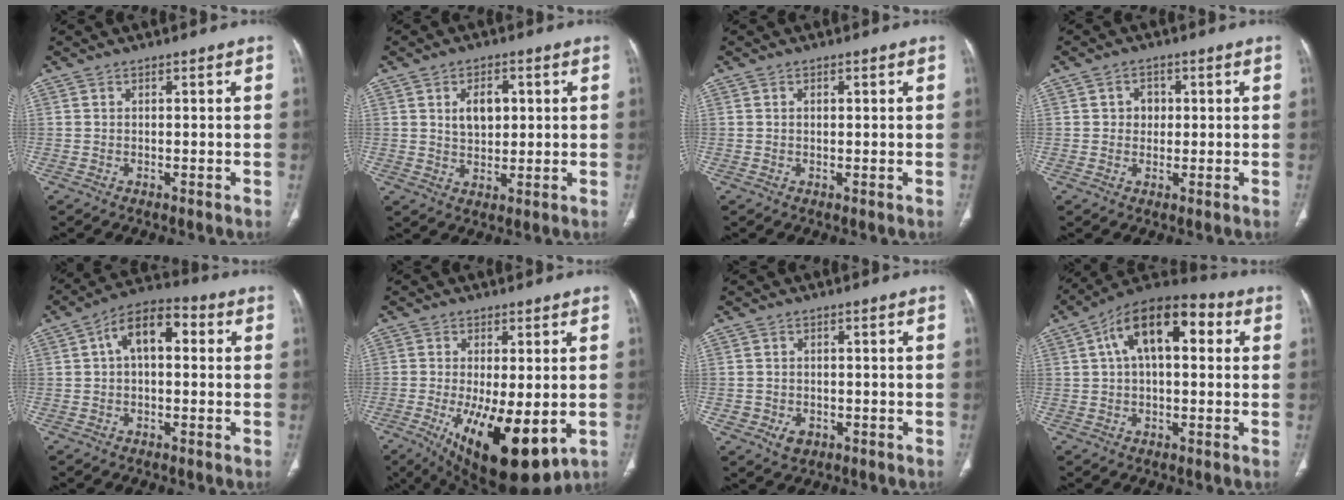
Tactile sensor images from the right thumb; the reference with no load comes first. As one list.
[{"total": 6.2, "force": [1.6, 3.9, 4.5], "torque": [-0.055, -0.007, 0.029]}, {"total": 0.9, "force": [0.2, 0.6, 0.7], "torque": [-0.013, 0.003, 0.005]}, {"total": 3.2, "force": [0.5, 2.8, 1.5], "torque": [-0.003, 0.004, 0.005]}, {"total": 9.9, "force": [1.8, 5.4, 8.0], "torque": [-0.121, 0.032, 0.019]}, {"total": 17.4, "force": [-5.1, 6.6, 15.2], "torque": [-0.234, -0.027, -0.059]}, {"total": 3.5, "force": [-1.2, 2.8, 1.7], "torque": [-0.018, 0.005, -0.009]}, {"total": 15.6, "force": [4.0, 7.9, 12.8], "torque": [-0.191, 0.032, 0.057]}]